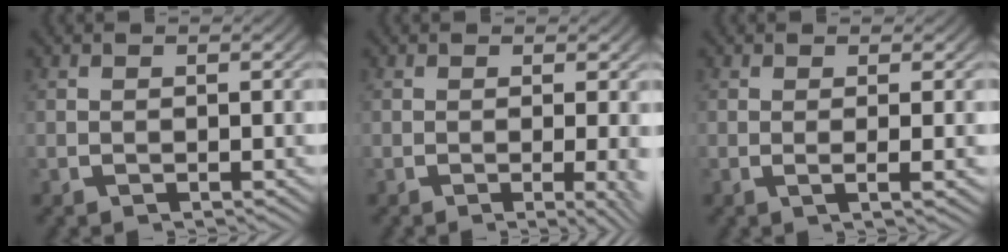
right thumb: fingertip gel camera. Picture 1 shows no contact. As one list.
[{"total": 2.3, "force": [-0.7, 0.4, 2.2], "torque": [-0.028, -0.008, -0.009]}, {"total": 1.7, "force": [0.0, -0.1, 1.7], "torque": [-0.034, -0.002, 0.000]}]